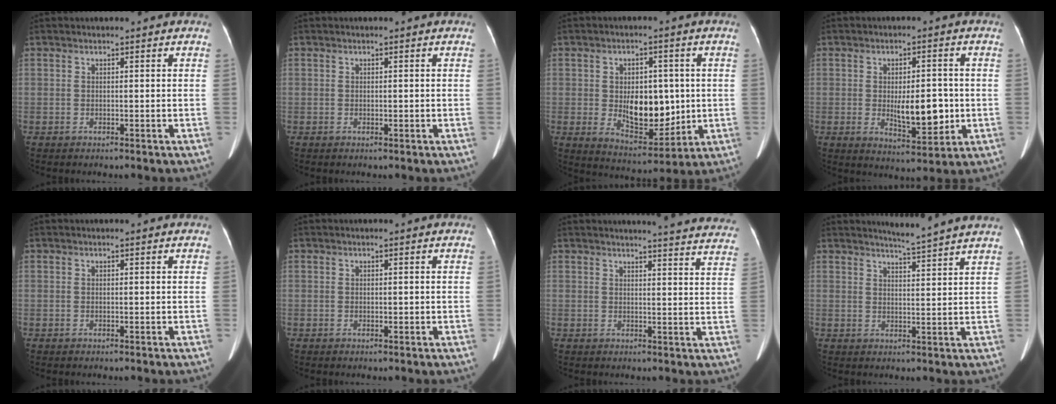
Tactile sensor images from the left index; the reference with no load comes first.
{"total": 0.6, "force": [-0.1, 0.3, 0.5], "torque": [-0.008, -0.001, -0.001]}
{"total": 10.2, "force": [0.0, 5.7, 8.5], "torque": [-0.135, 0.000, 0.014]}
{"total": 8.4, "force": [-0.9, 3.2, 7.8], "torque": [-0.118, -0.009, -0.007]}
{"total": 0.0}
{"total": 0.7, "force": [-0.2, 0.4, 0.6], "torque": [-0.009, 0.000, -0.001]}
{"total": 16.9, "force": [16.4, 0.6, 4.4], "torque": [-0.039, -0.077, 0.162]}
{"total": 5.9, "force": [5.5, -1.5, 1.5], "torque": [-0.032, -0.009, 0.071]}